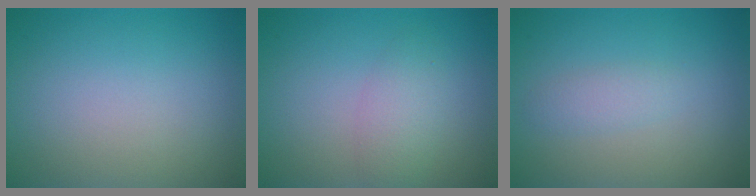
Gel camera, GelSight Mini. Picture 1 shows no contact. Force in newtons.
{"total": 2.3, "press": 2.3, "slide": 0.0}
{"total": 1.4, "press": 1.4, "slide": 0.0}